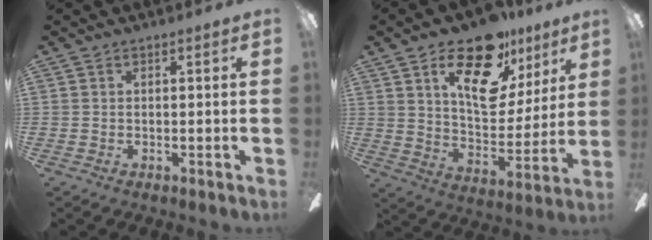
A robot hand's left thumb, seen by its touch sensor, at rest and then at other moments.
{"total": 20.9, "force": [12.5, 9.8, 13.6], "torque": [-0.211, -0.062, 0.214]}